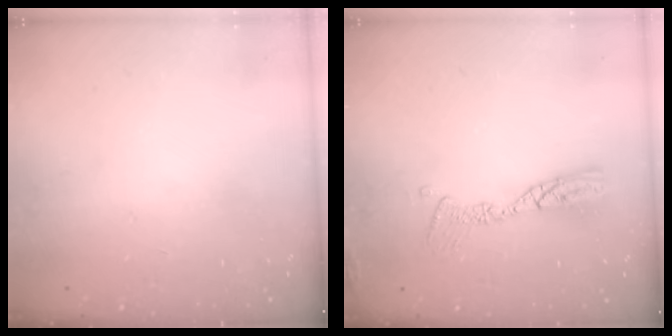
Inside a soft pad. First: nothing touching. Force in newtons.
{"total": 10.8, "press": 10.8, "slide": 1.1}